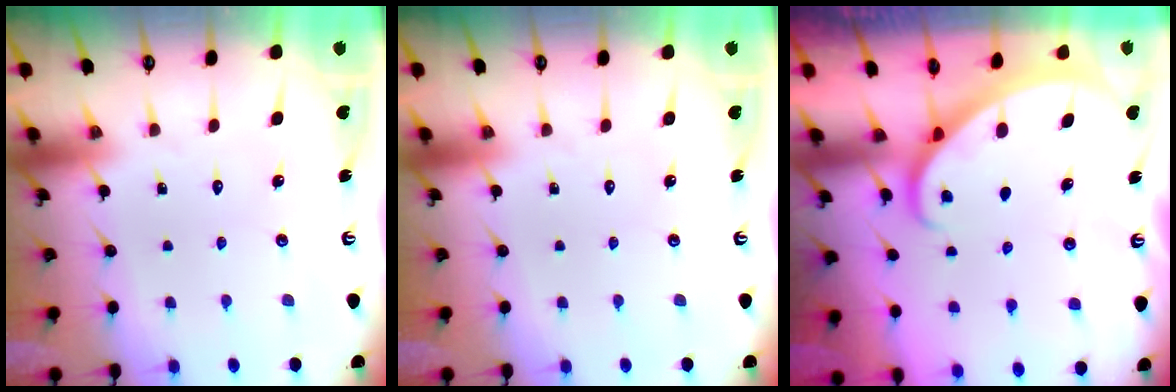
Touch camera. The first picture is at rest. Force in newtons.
{"total": 0.0}
{"total": 1.9, "press": 1.9, "slide": 0.2}